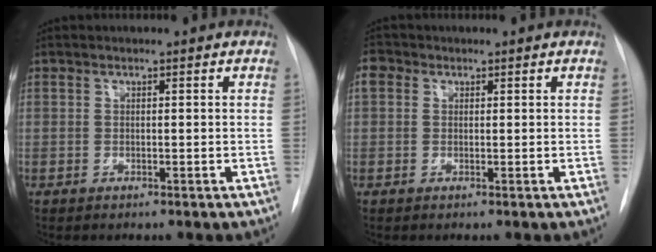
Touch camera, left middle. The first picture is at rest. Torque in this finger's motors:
{"motor_torque": [0.42, -0.32, 0.31, 0.04]}